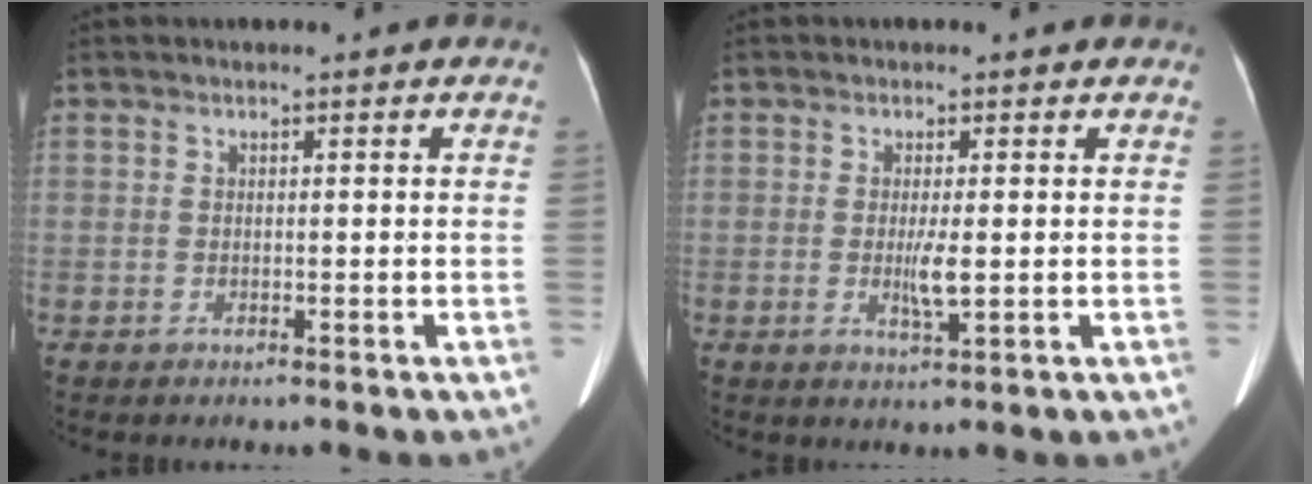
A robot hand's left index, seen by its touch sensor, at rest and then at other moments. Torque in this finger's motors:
{"motor_torque": [0.41, 0.10, 0.32, 0.05]}